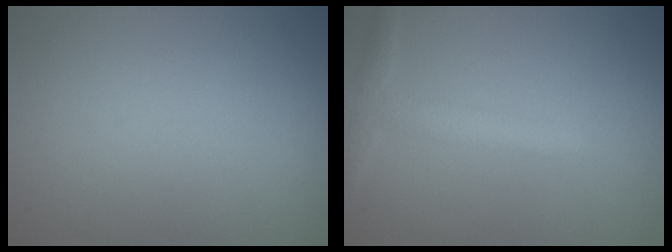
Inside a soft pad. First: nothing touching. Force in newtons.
{"total": 2.6, "press": 2.6, "slide": 0.2}